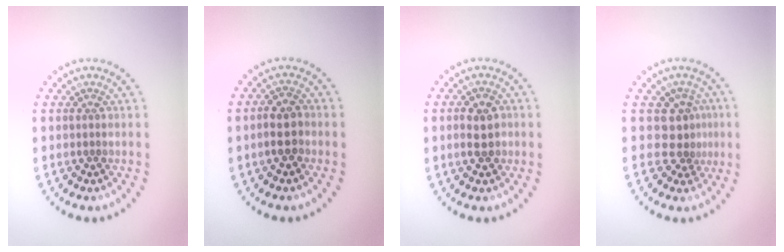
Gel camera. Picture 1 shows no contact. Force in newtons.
{"total": 2.6, "press": 2.5, "slide": 0.9}
{"total": 2.7, "press": 2.7, "slide": 0.3}
{"total": 2.4, "press": 1.8, "slide": 1.7}